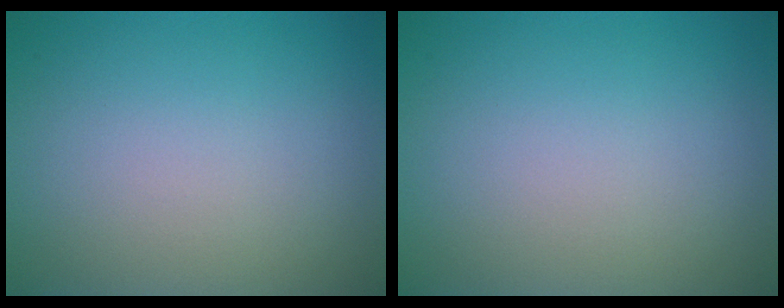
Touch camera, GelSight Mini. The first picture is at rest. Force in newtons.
{"total": 0.0}